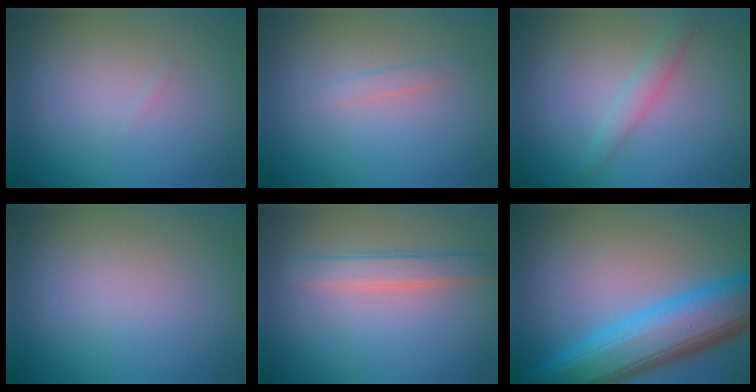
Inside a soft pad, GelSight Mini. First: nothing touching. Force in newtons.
{"total": 0.9, "press": 0.9, "slide": 0.0}
{"total": 1.7, "press": 1.7, "slide": 0.1}
{"total": 0.0}
{"total": 2.4, "press": 2.4, "slide": 0.2}
{"total": 10.4, "press": 10.4, "slide": 0.2}